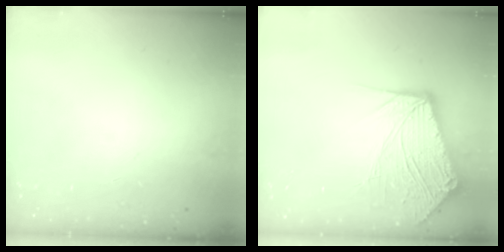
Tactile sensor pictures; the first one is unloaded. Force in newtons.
{"total": 11.2, "press": 11.1, "slide": 1.4}